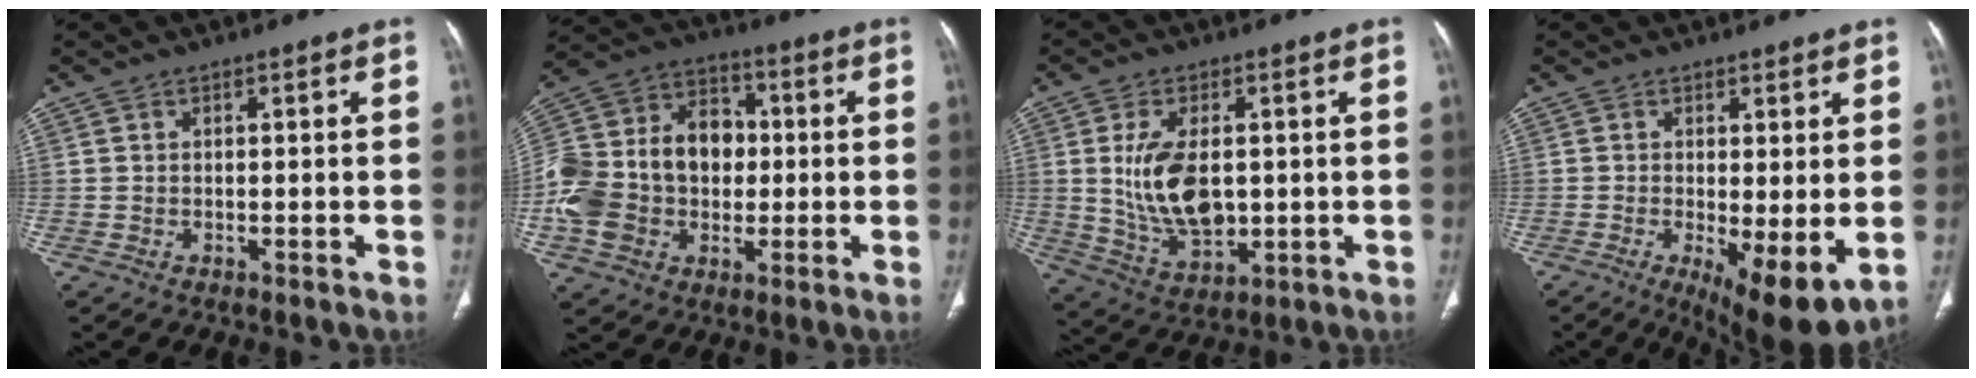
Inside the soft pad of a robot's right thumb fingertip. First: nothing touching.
{"total": 21.0, "force": [-1.3, 15.6, 13.9], "torque": [-0.259, 0.036, -0.019]}
{"total": 12.4, "force": [0.8, 7.0, 10.2], "torque": [-0.184, -0.014, 0.031]}
{"total": 10.0, "force": [-1.8, 3.1, 9.3], "torque": [-0.143, -0.025, -0.020]}